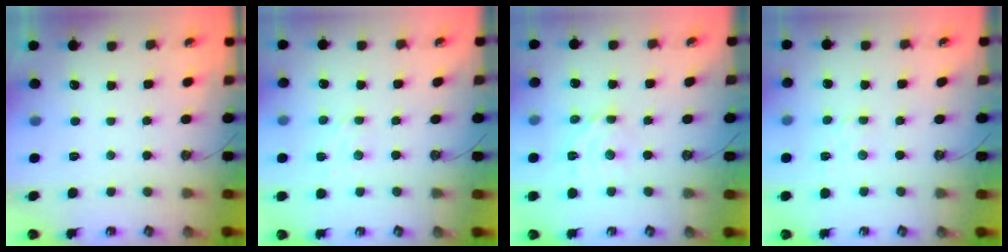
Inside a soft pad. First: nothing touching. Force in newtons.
{"total": 5.0, "press": 4.9, "slide": 0.6}
{"total": 7.1, "press": 7.1, "slide": 0.2}
{"total": 2.6, "press": 2.6, "slide": 0.6}